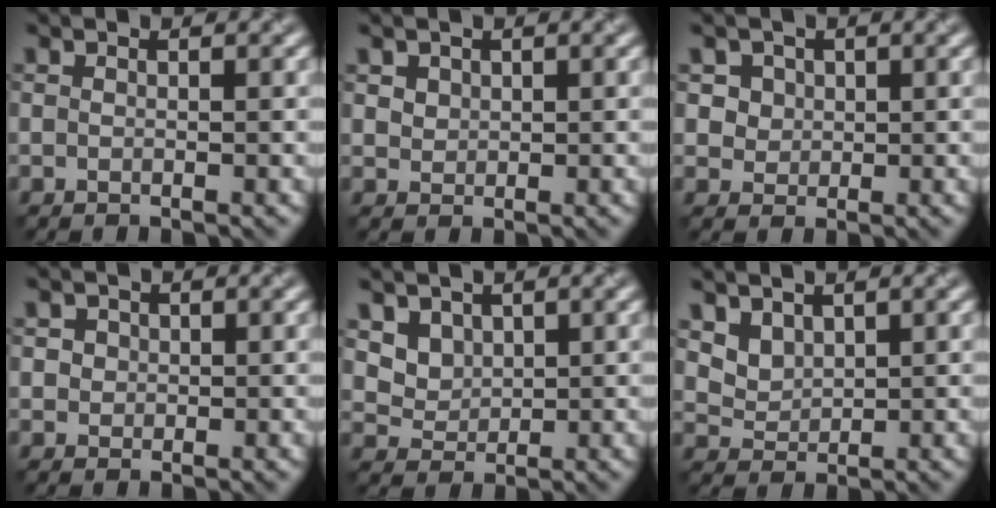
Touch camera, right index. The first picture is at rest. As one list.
[{"total": 1.6, "force": [0.9, 1.2, 0.5], "torque": [-0.012, -0.002, 0.028]}, {"total": 3.6, "force": [1.7, 2.8, 1.4], "torque": [-0.033, 0.004, 0.034]}, {"total": 1.5, "force": [0.6, 1.3, 0.5], "torque": [-0.005, 0.001, 0.017]}, {"total": 4.2, "force": [2.4, 3.0, 1.7], "torque": [-0.056, -0.007, 0.068]}, {"total": 3.1, "force": [2.1, 1.9, 1.1], "torque": [-0.034, -0.009, 0.065]}]